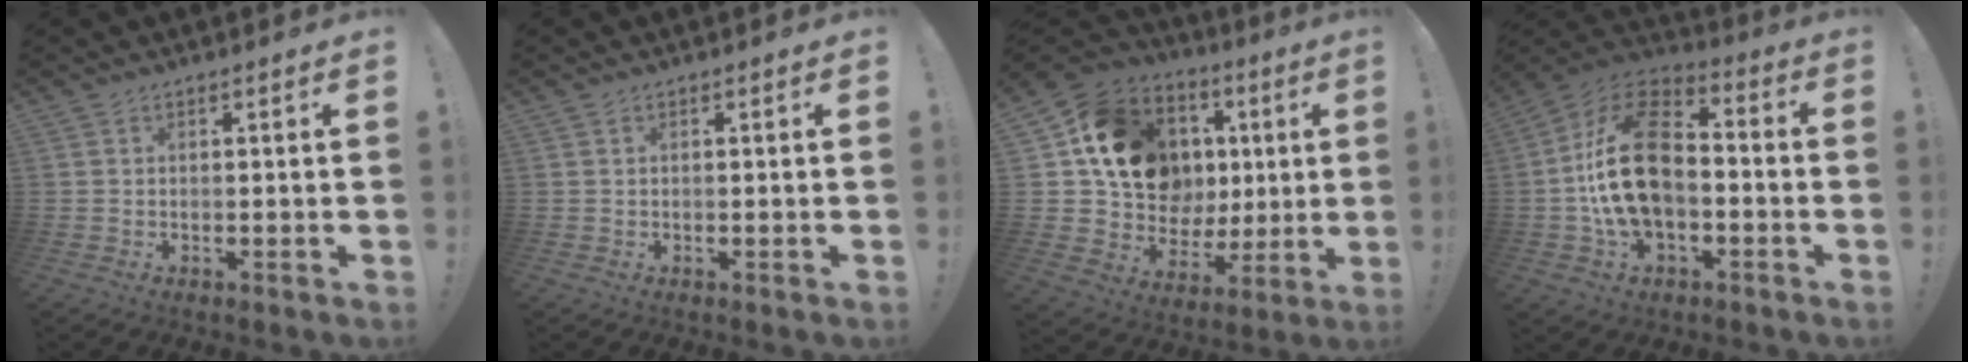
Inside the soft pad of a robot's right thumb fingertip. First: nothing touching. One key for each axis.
{"total": 0.0}
{"total": 18.2, "fx": 5.9, "fy": 14.2, "fz": 9.6, "tx": -0.153, "ty": -0.025, "tz": 0.140}
{"total": 21.2, "fx": -1.7, "fy": 13.8, "fz": 16.0, "tx": -0.291, "ty": 0.035, "tz": -0.023}